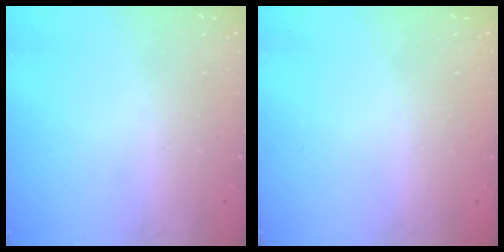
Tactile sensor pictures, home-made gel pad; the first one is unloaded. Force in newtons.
{"total": 0.0}